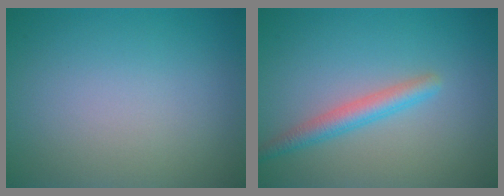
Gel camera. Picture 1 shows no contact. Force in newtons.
{"total": 2.5, "press": 2.5, "slide": 0.1}